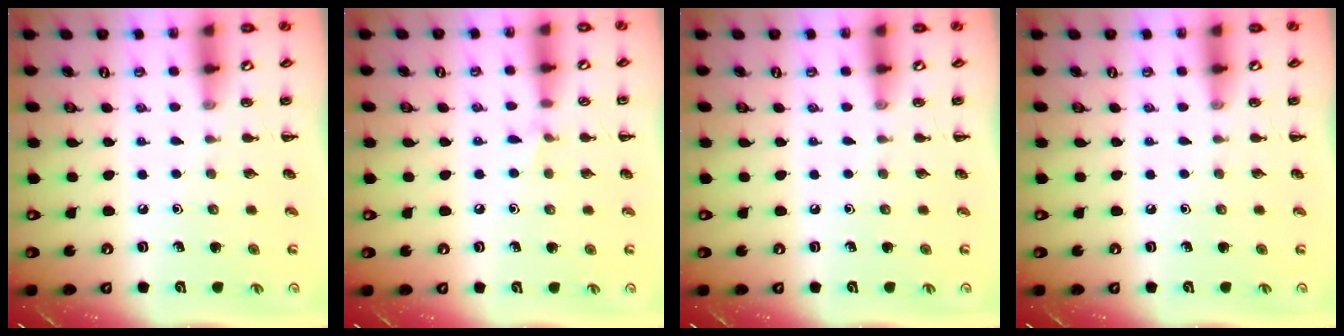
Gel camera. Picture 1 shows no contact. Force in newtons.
{"total": 3.6, "press": 3.5, "slide": 1.1}
{"total": 0.0}
{"total": 0.0}